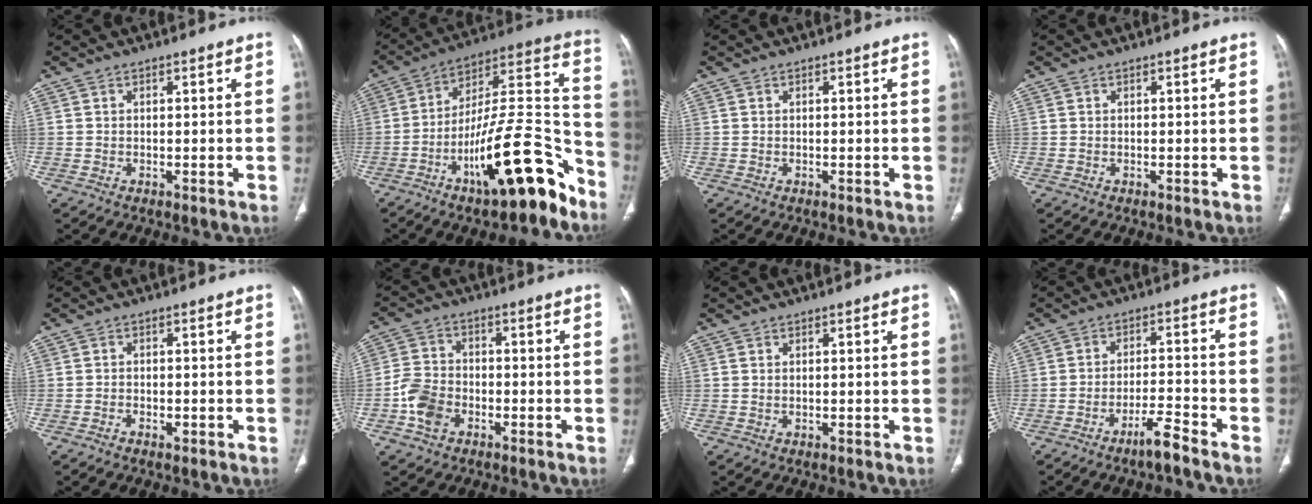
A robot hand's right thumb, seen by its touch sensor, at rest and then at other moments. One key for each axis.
{"total": 23.5, "fx": -13.6, "fy": 6.9, "fz": 17.8, "tx": -0.247, "ty": 0.100, "tz": -0.221}
{"total": 0.0}
{"total": 0.0}
{"total": 1.3, "fx": -0.8, "fy": 0.6, "fz": 0.7, "tx": -0.017, "ty": 0.007, "tz": -0.013}
{"total": 6.9, "fx": -2.9, "fy": 4.9, "fz": 3.8, "tx": -0.067, "ty": 0.019, "tz": -0.059}
{"total": 0.0}
{"total": 5.2, "fx": -4.1, "fy": 0.3, "fz": 3.2, "tx": -0.062, "ty": 0.025, "tz": -0.077}